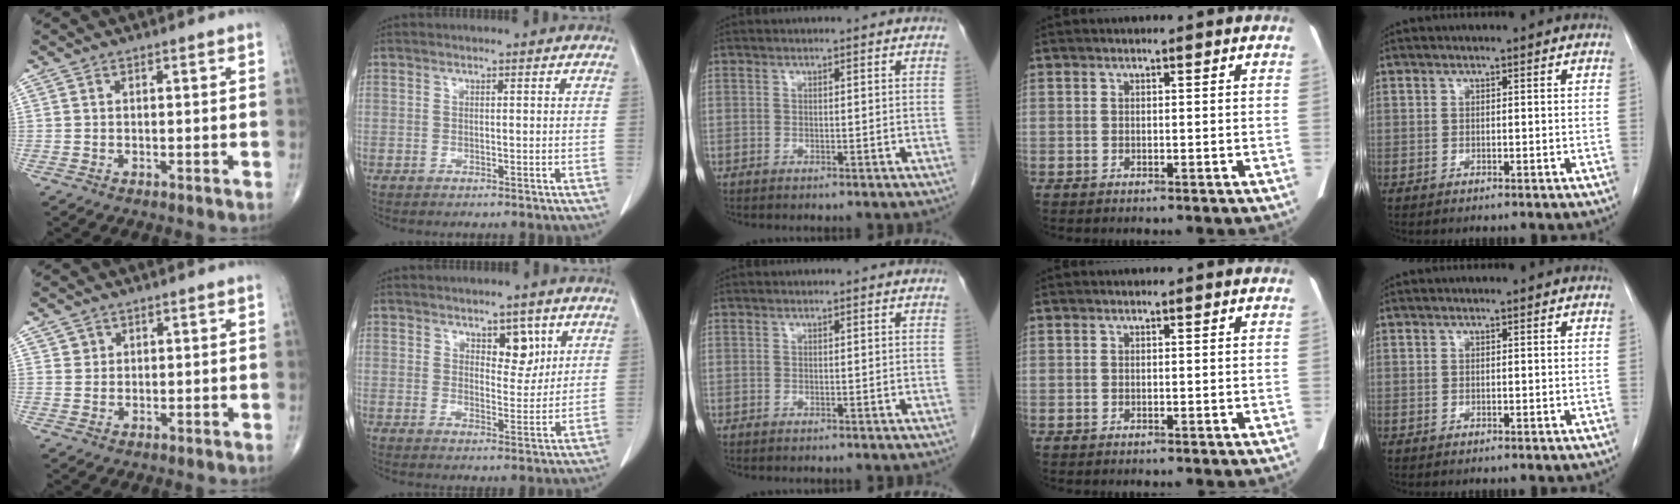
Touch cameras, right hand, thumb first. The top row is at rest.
{"thumb": {"total": 1.6, "force": [0.9, 1.4, 0.1], "torque": [0.015, -0.003, 0.009]}, "index": {"total": 4.8, "force": [2.7, 2.2, 3.2], "torque": [-0.041, -0.003, 0.042]}}